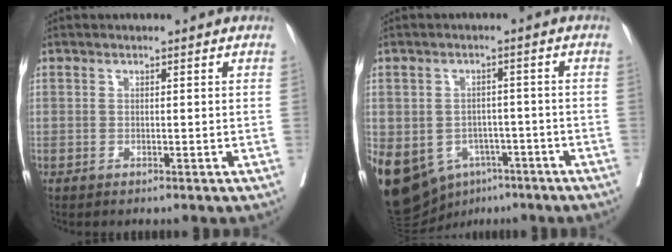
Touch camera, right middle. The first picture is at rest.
{"total": 20.8, "force": [-9.6, 15.5, 10.0], "torque": [-0.284, -0.008, -0.130]}